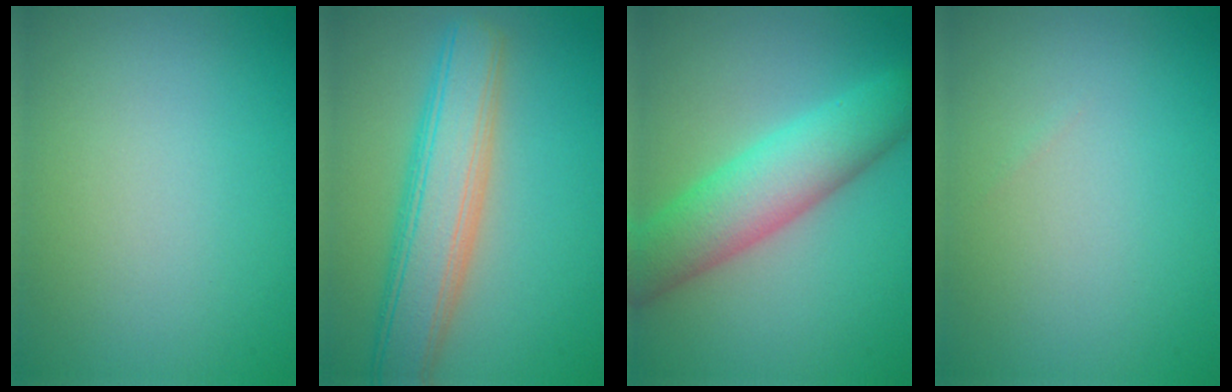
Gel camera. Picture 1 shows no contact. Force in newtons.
{"total": 7.0, "press": 7.0, "slide": 0.6}
{"total": 6.9, "press": 6.9, "slide": 0.3}
{"total": 0.0}